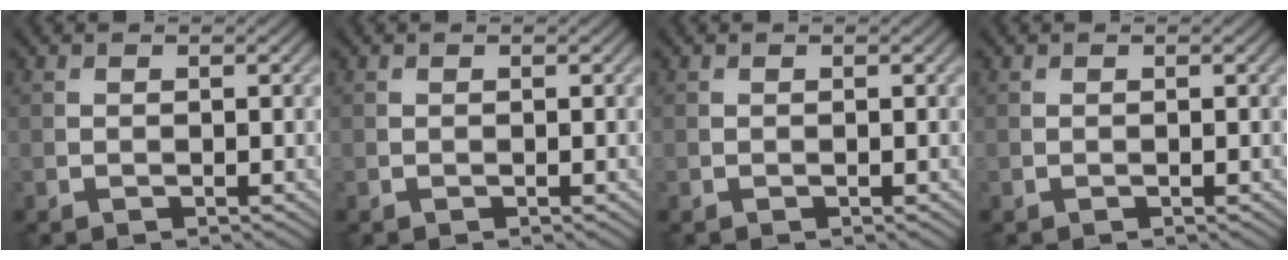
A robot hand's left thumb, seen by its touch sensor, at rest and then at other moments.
{"total": 0.0}
{"total": 0.0}
{"total": 0.0}